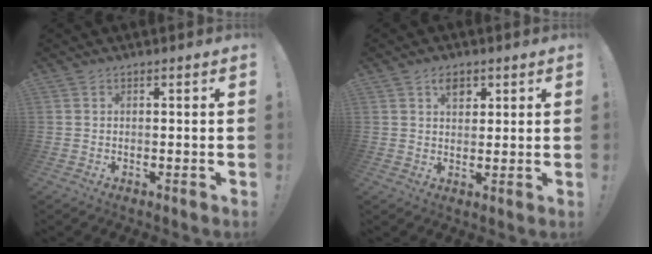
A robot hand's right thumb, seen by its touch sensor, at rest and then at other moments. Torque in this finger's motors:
{"motor_torque": [0.41, 0.85, 0.10, 0.02, 0.00]}